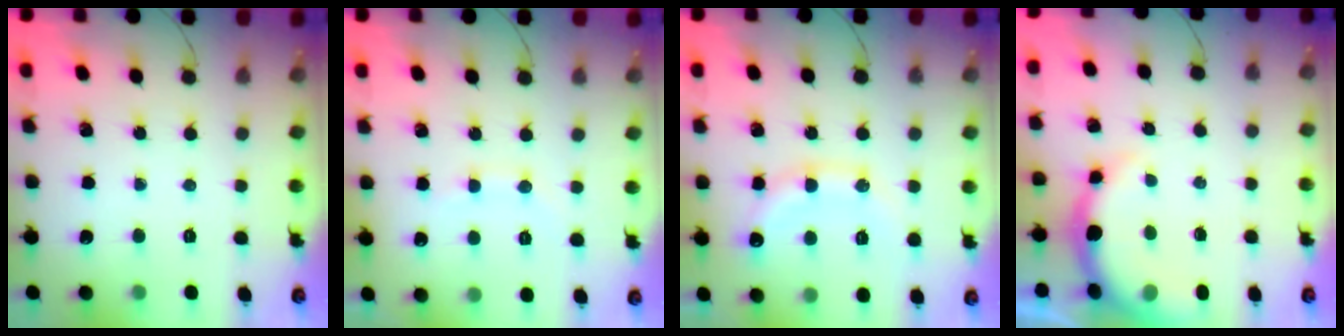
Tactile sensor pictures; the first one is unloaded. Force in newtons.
{"total": 6.7, "press": 6.6, "slide": 1.1}
{"total": 14.1, "press": 14.0, "slide": 1.2}
{"total": 7.2, "press": 7.1, "slide": 1.3}